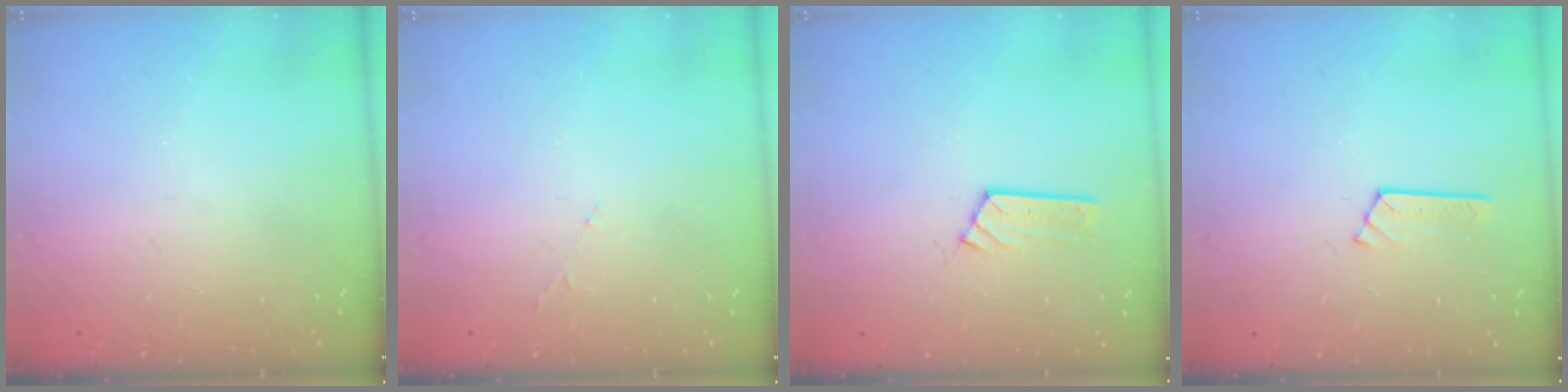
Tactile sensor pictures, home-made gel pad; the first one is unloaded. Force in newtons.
{"total": 2.8, "press": 2.8, "slide": 0.5}
{"total": 3.6, "press": 3.6, "slide": 0.3}
{"total": 2.4, "press": 2.4, "slide": 0.2}